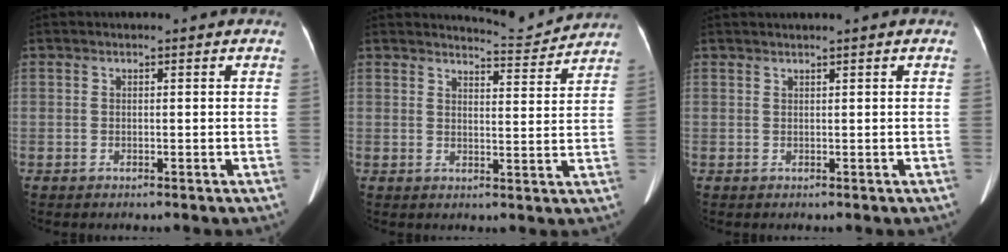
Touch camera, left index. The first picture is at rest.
{"total": 5.5, "force": [5.4, -0.6, -0.7], "torque": [-0.006, -0.019, 0.074]}
{"total": 0.9, "force": [0.7, -0.3, 0.5], "torque": [-0.015, 0.009, 0.024]}